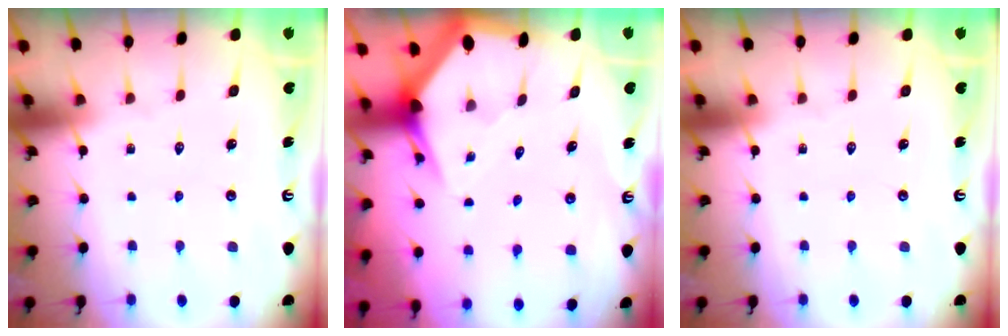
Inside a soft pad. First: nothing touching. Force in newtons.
{"total": 3.3, "press": 3.3, "slide": 0.4}
{"total": 0.0}